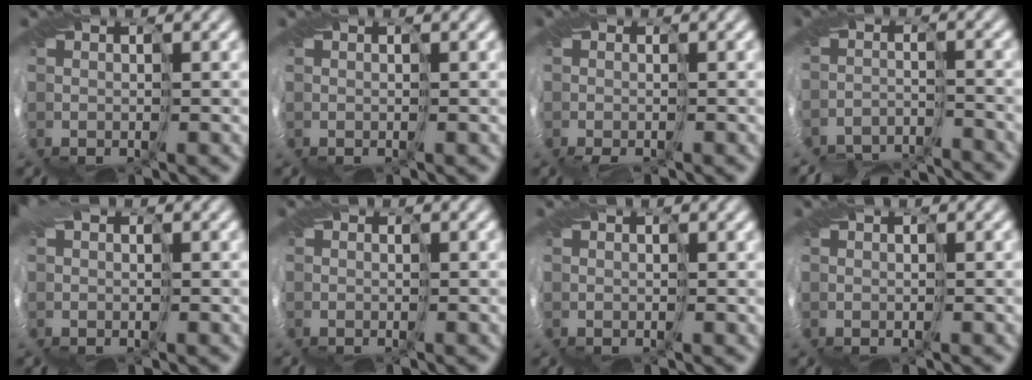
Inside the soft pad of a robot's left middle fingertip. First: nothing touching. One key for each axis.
{"total": 0.0}
{"total": 3.0, "fx": -2.8, "fy": -0.6, "fz": -0.9, "tx": -0.002, "ty": -0.025, "tz": -0.026}
{"total": 9.5, "fx": -9.4, "fy": 0.0, "fz": -0.7, "tx": -0.004, "ty": -0.023, "tz": -0.134}
{"total": 0.5, "fx": -0.1, "fy": 0.3, "fz": 0.4, "tx": -0.035, "ty": 0.000, "tz": 0.018}
{"total": 3.0, "fx": -1.6, "fy": -1.6, "fz": -1.9, "tx": 0.018, "ty": -0.019, "tz": -0.008}
{"total": 0.0}
{"total": 0.0}